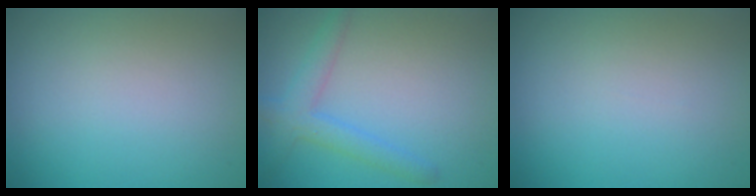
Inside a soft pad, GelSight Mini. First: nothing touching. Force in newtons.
{"total": 3.1, "press": 3.1, "slide": 0.2}
{"total": 0.0}